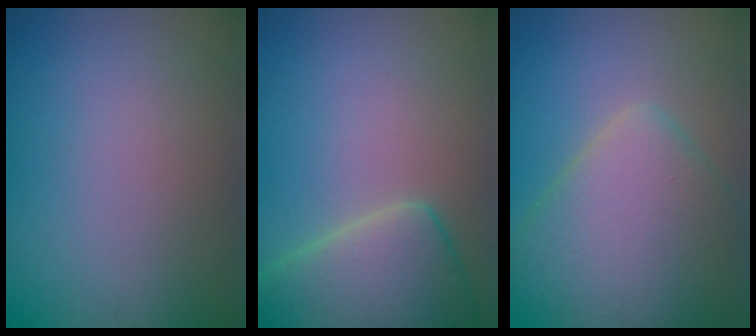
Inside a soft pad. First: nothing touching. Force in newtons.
{"total": 7.1, "press": 7.0, "slide": 0.6}
{"total": 7.8, "press": 7.8, "slide": 0.6}